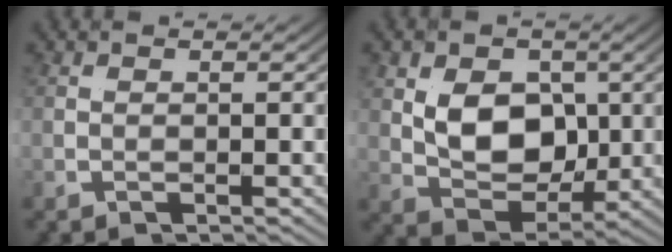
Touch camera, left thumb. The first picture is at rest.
{"total": 8.5, "force": [2.5, 5.3, 6.1], "torque": [-0.104, 0.007, 0.027]}